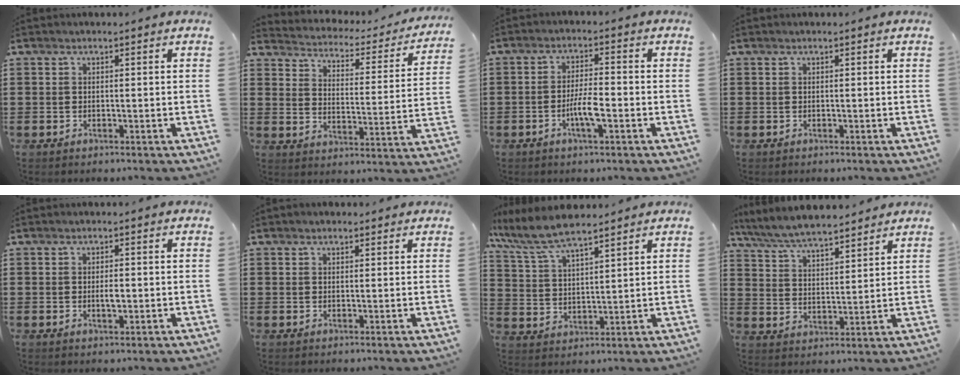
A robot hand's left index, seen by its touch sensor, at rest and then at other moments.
{"total": 2.6, "force": [2.5, 0.5, 0.2], "torque": [-0.026, -0.027, 0.034]}
{"total": 4.7, "force": [-1.6, 0.9, 4.3], "torque": [-0.088, -0.001, -0.032]}
{"total": 0.0}
{"total": 2.0, "force": [-0.1, 0.6, 1.9], "torque": [-0.036, -0.001, -0.002]}
{"total": 1.0, "force": [0.9, 0.5, 0.3], "torque": [-0.007, 0.003, 0.016]}
{"total": 7.8, "force": [6.8, 1.3, 3.7], "torque": [-0.095, -0.018, 0.122]}
{"total": 6.7, "force": [6.3, 0.6, 2.1], "torque": [-0.065, -0.027, 0.114]}